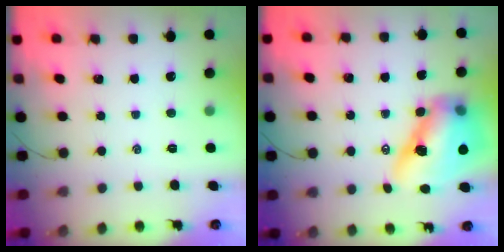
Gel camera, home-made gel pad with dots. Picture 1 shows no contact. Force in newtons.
{"total": 15.0, "press": 14.3, "slide": 4.4}